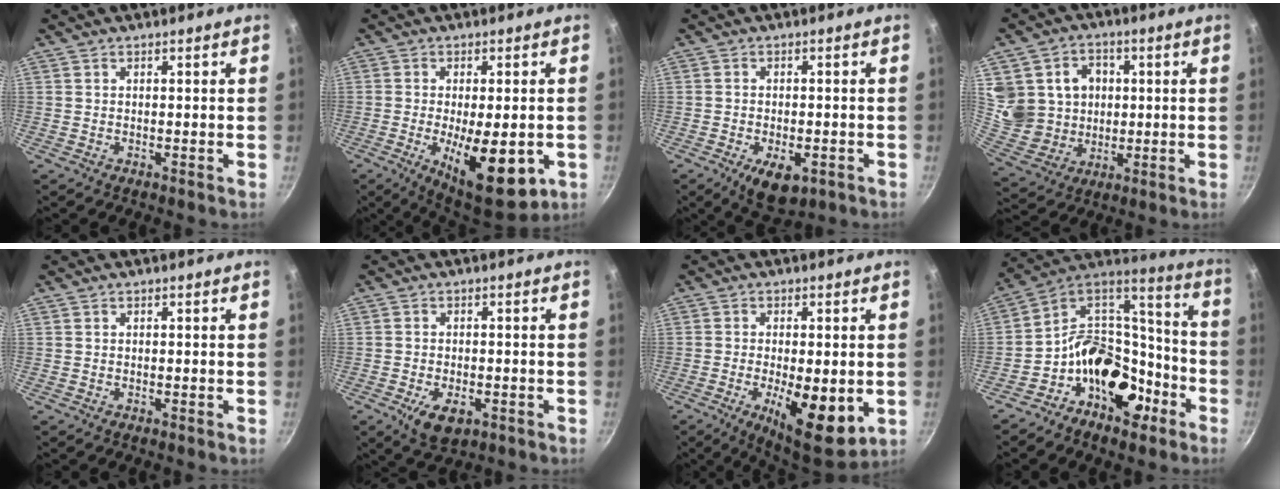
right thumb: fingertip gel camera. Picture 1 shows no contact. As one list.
[{"total": 15.3, "force": [-4.0, 5.9, 13.6], "torque": [-0.181, -0.006, -0.046]}, {"total": 7.8, "force": [-3.1, 4.1, 5.8], "torque": [-0.073, 0.009, -0.035]}, {"total": 14.5, "force": [2.2, 13.0, 6.0], "torque": [-0.091, -0.009, 0.053]}, {"total": 0.0}, {"total": 6.5, "force": [-2.5, 3.6, 4.8], "torque": [-0.072, 0.004, -0.034]}, {"total": 12.6, "force": [-2.9, 4.6, 11.4], "torque": [-0.169, -0.004, -0.033]}, {"total": 19.1, "force": [-8.8, 12.8, 11.1], "torque": [-0.127, 0.100, -0.155]}]